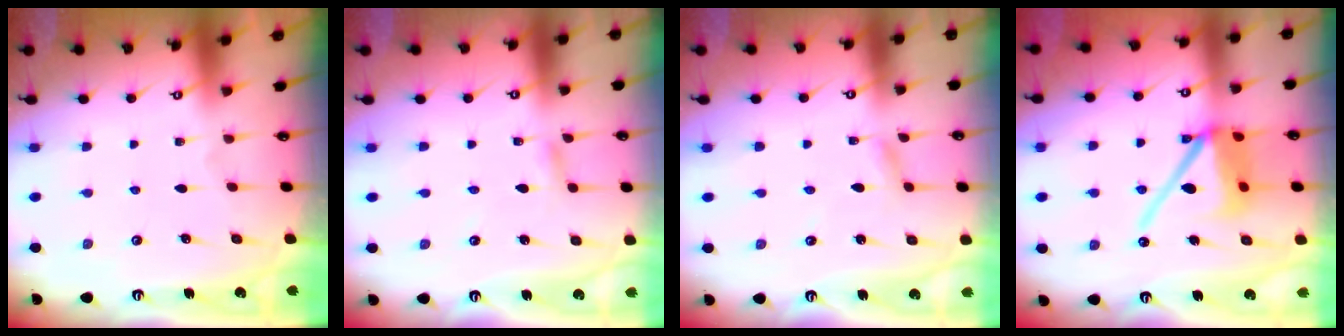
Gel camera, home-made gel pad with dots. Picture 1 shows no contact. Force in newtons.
{"total": 2.3, "press": 2.3, "slide": 0.1}
{"total": 2.0, "press": 2.0, "slide": 0.2}
{"total": 14.2, "press": 14.0, "slide": 2.2}